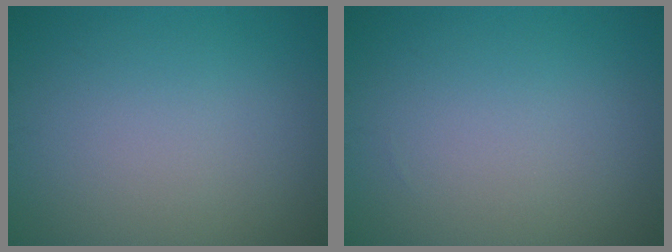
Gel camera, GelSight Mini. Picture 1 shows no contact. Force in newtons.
{"total": 0.0}